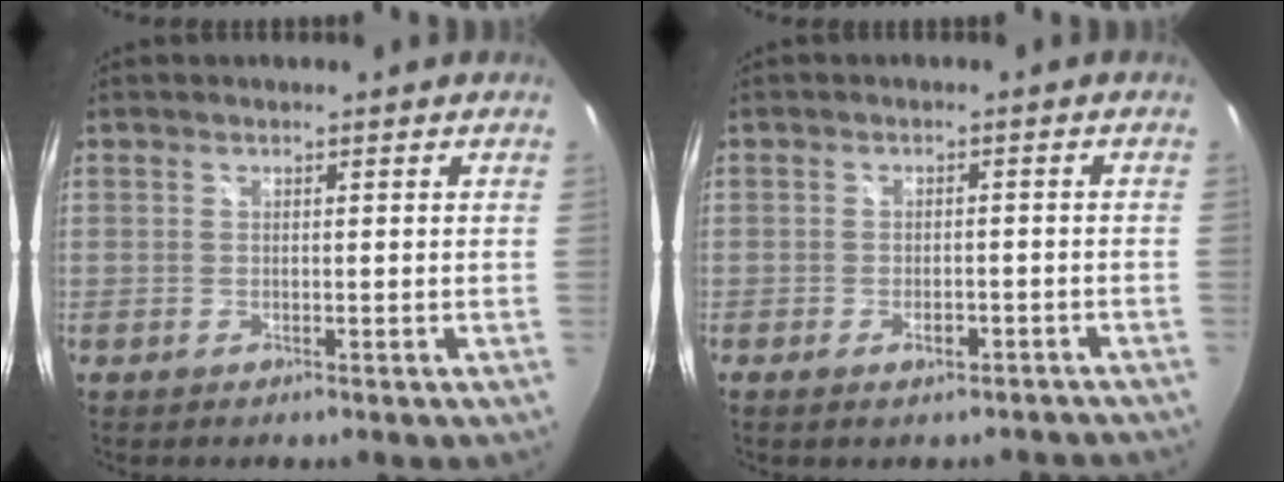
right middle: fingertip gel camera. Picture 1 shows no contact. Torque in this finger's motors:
{"motor_torque": [1.08, -1.06, 0.04, 0.06]}